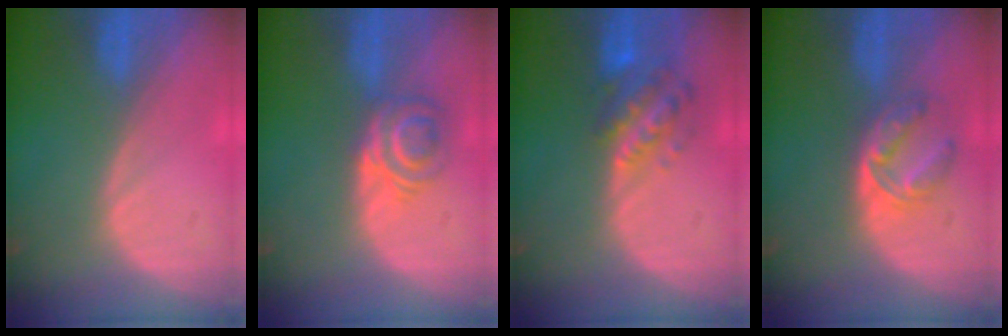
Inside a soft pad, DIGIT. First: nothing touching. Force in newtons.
{"total": 5.9, "press": 4.9, "slide": 3.3}
{"total": 6.0, "press": 5.8, "slide": 1.6}
{"total": 5.3, "press": 5.1, "slide": 1.3}